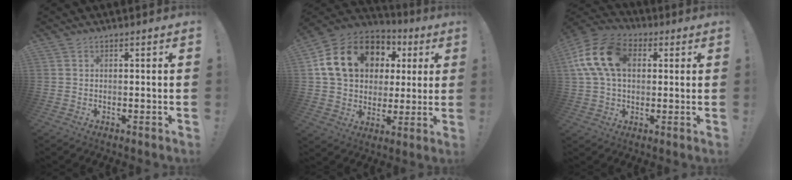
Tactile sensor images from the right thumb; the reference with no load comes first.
{"total": 20.3, "force": [7.3, 14.7, 11.9], "torque": [-0.190, -0.011, 0.149]}
{"total": 16.7, "force": [3.7, 11.5, 11.6], "torque": [-0.218, 0.011, 0.069]}